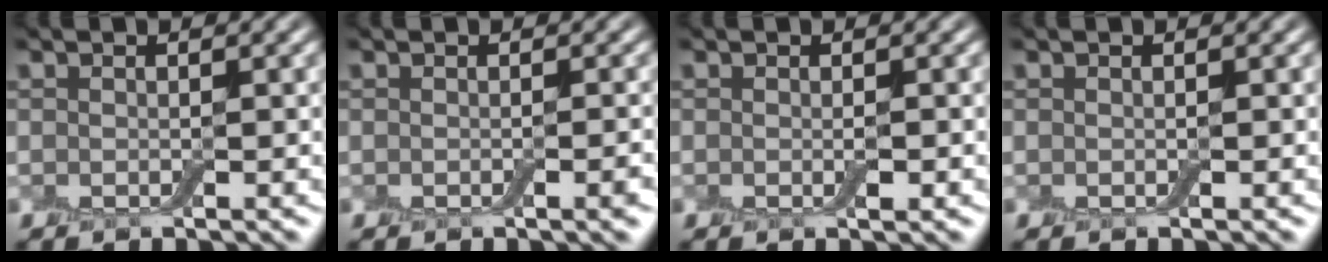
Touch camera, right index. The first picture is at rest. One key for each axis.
{"total": 1.1, "fx": -0.5, "fy": 0.1, "fz": 1.0, "tx": -0.013, "ty": -0.004, "tz": -0.006}
{"total": 0.6, "fx": -0.3, "fy": 0.2, "fz": 0.5, "tx": -0.011, "ty": -0.003, "tz": -0.002}
{"total": 0.0}